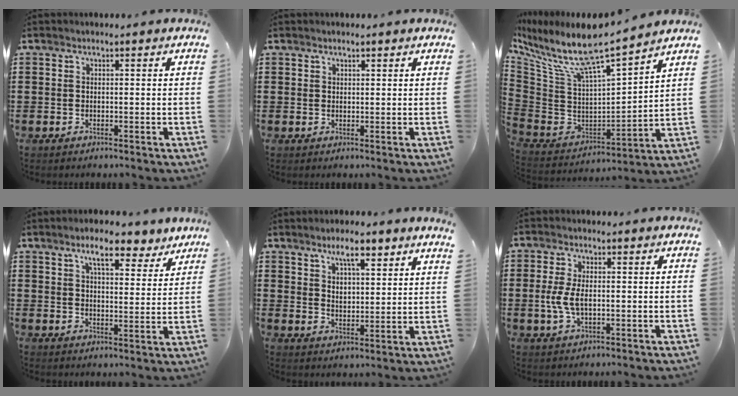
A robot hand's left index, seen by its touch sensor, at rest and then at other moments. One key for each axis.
{"total": 1.1, "fx": 1.0, "fy": 0.5, "fz": 0.2, "tx": -0.005, "ty": 0.003, "tz": 0.019}
{"total": 9.8, "fx": 7.6, "fy": 1.3, "fz": 6.1, "tx": -0.147, "ty": -0.063, "tz": 0.127}
{"total": 7.7, "fx": 6.1, "fy": 1.9, "fz": 4.3, "tx": -0.077, "ty": -0.018, "tz": 0.103}
{"total": 6.2, "fx": 5.3, "fy": 1.6, "fz": 2.9, "tx": -0.046, "ty": -0.019, "tz": 0.091}
{"total": 4.9, "fx": -0.3, "fy": 2.4, "fz": 4.3, "tx": -0.108, "ty": -0.004, "tz": -0.013}